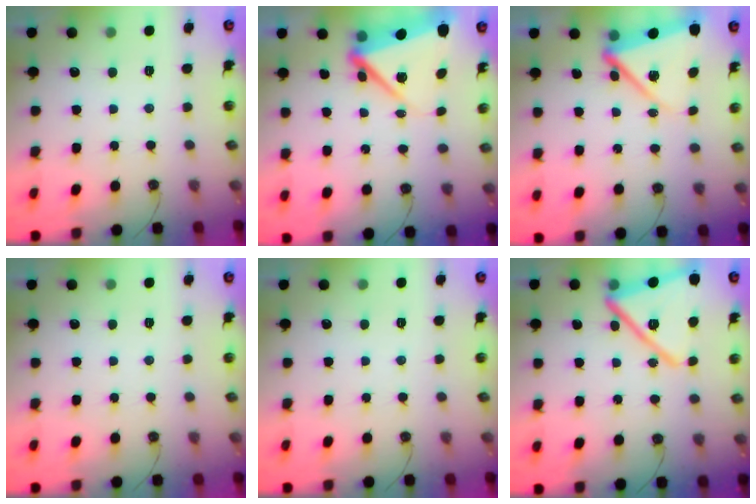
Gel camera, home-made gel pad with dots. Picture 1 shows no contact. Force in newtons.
{"total": 10.0, "press": 9.9, "slide": 1.7}
{"total": 11.4, "press": 11.3, "slide": 1.7}
{"total": 0.0}
{"total": 0.0}
{"total": 20.3, "press": 20.2, "slide": 1.3}